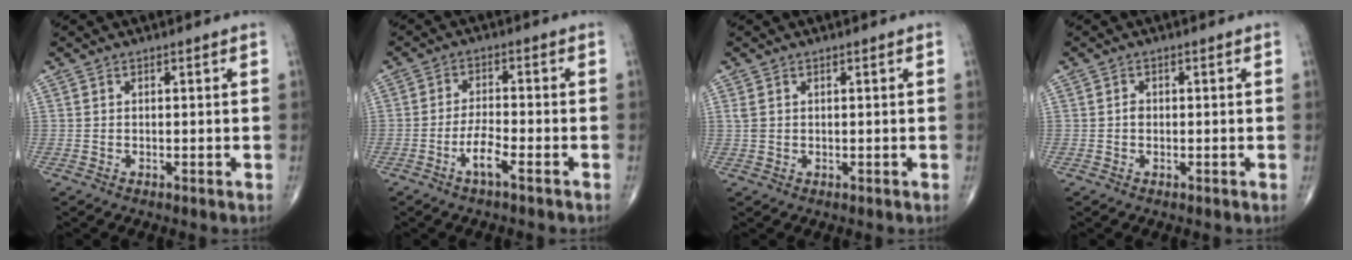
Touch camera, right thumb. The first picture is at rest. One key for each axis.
{"total": 4.7, "fx": -2.6, "fy": 0.8, "fz": 3.8, "tx": -0.083, "ty": 0.018, "tz": -0.052}
{"total": 1.3, "fx": 0.4, "fy": 1.0, "fz": 0.8, "tx": -0.020, "ty": 0.003, "tz": 0.014}
{"total": 1.0, "fx": -0.2, "fy": 0.8, "fz": 0.6, "tx": -0.005, "ty": 0.003, "tz": -0.006}